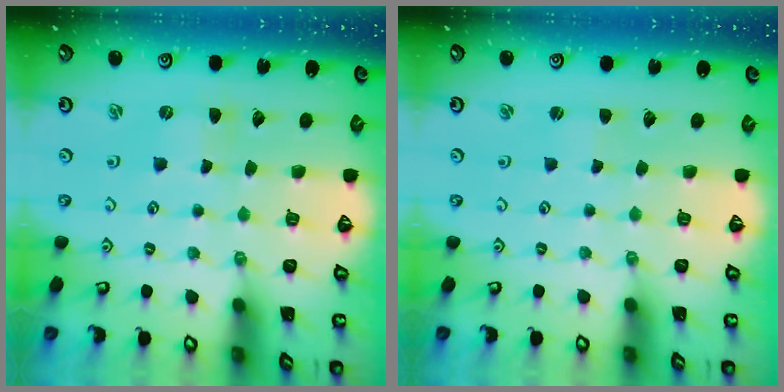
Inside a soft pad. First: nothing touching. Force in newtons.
{"total": 0.9, "press": 0.8, "slide": 0.1}